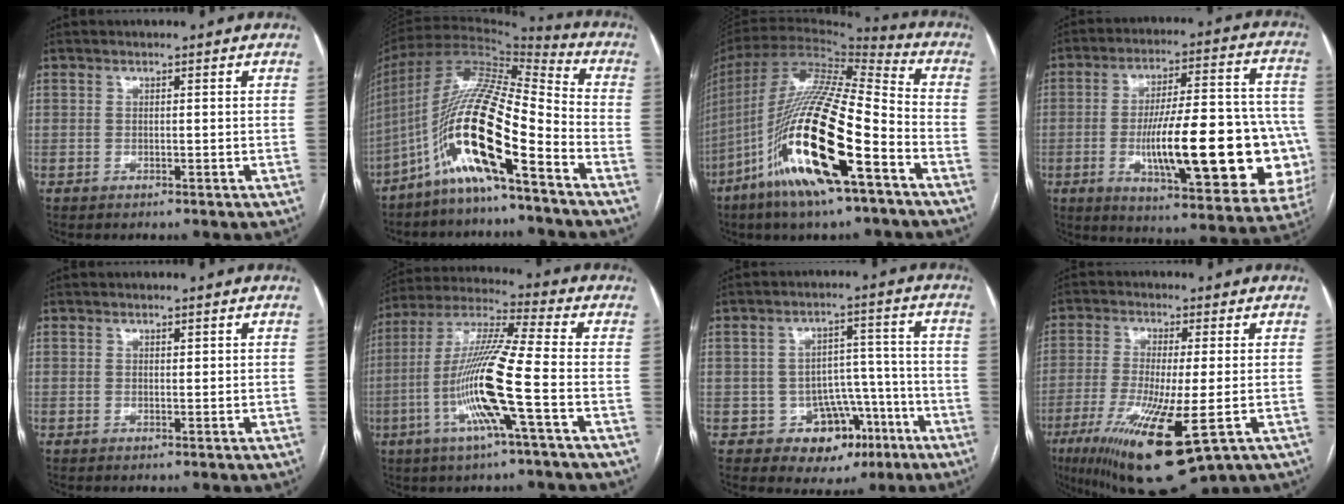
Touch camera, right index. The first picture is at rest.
{"total": 18.0, "force": [-9.0, 2.5, 15.4], "torque": [-0.308, 0.010, -0.165]}
{"total": 25.4, "force": [-10.8, 4.4, 22.5], "torque": [-0.464, -0.037, -0.193]}
{"total": 26.9, "force": [-5.2, 6.3, 25.6], "torque": [-0.311, 0.014, -0.056]}
{"total": 0.6, "force": [0.4, 0.3, 0.4], "torque": [-0.005, -0.002, 0.005]}
{"total": 14.6, "force": [-4.2, -0.6, 14.0], "torque": [-0.287, -0.004, -0.087]}
{"total": 8.5, "force": [-3.8, 7.0, 2.8], "torque": [-0.011, 0.038, -0.041]}
{"total": 15.7, "force": [-6.1, 2.3, 14.2], "torque": [-0.268, -0.049, -0.097]}